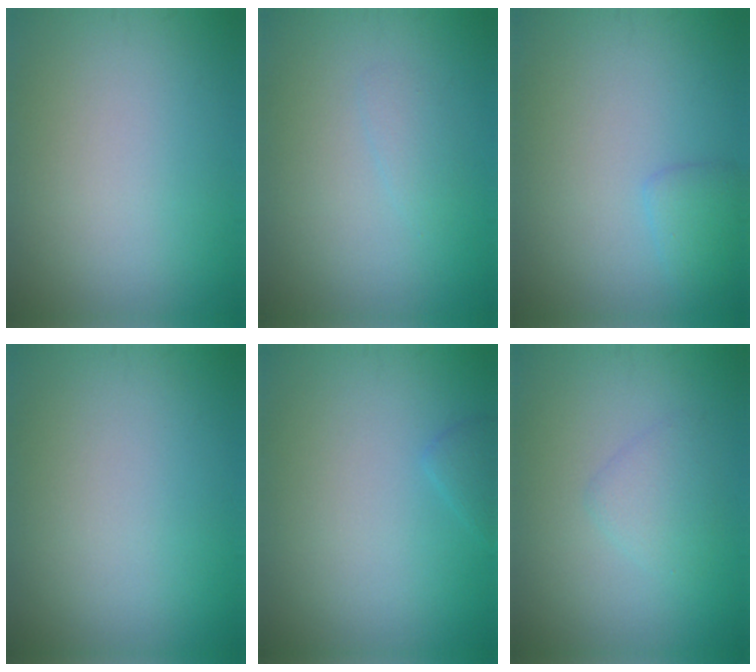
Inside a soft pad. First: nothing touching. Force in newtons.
{"total": 1.0, "press": 1.0, "slide": 0.1}
{"total": 1.6, "press": 1.6, "slide": 0.1}
{"total": 0.0}
{"total": 1.0, "press": 1.0, "slide": 0.1}
{"total": 1.9, "press": 1.8, "slide": 0.1}